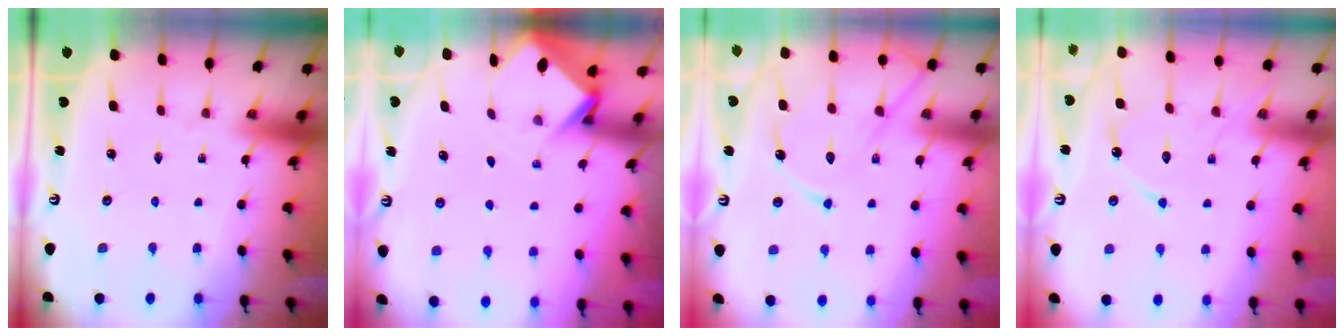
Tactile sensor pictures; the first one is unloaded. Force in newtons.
{"total": 3.0, "press": 2.9, "slide": 0.3}
{"total": 13.0, "press": 12.9, "slide": 1.2}
{"total": 12.4, "press": 12.4, "slide": 0.9}